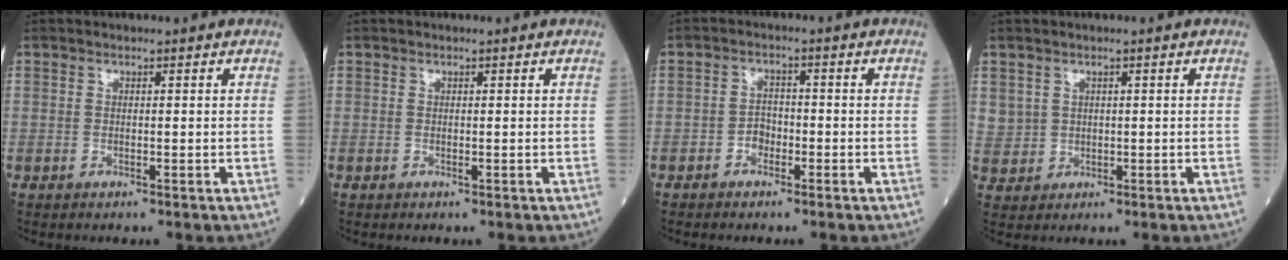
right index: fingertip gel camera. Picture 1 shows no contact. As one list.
[{"total": 0.0}, {"total": 2.2, "force": [-1.3, 1.5, 1.0], "torque": [-0.012, 0.009, -0.024]}, {"total": 3.7, "force": [1.3, 3.5, 0.5], "torque": [-0.012, 0.008, 0.037]}]